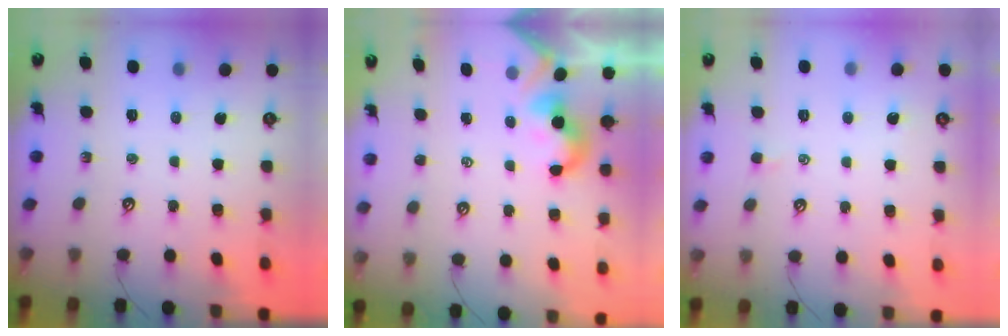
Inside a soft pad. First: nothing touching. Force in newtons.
{"total": 2.0, "press": 1.9, "slide": 0.5}
{"total": 2.7, "press": 2.6, "slide": 0.3}